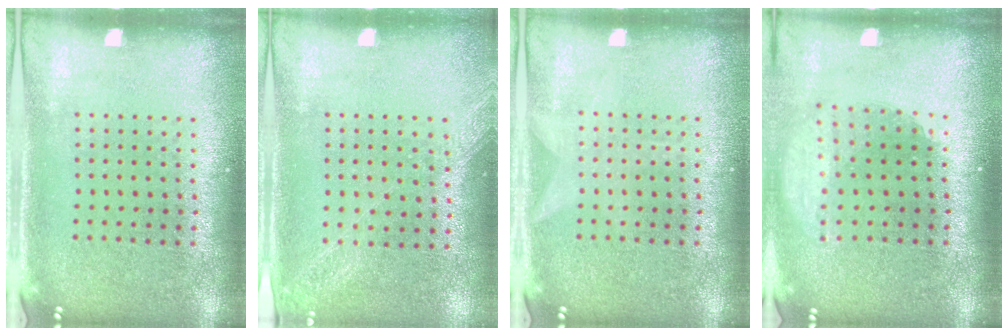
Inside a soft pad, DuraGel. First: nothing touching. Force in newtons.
{"total": 1.2, "press": 1.2, "slide": 0.2}
{"total": 0.8, "press": 0.8, "slide": 0.1}
{"total": 1.8, "press": 1.4, "slide": 1.2}